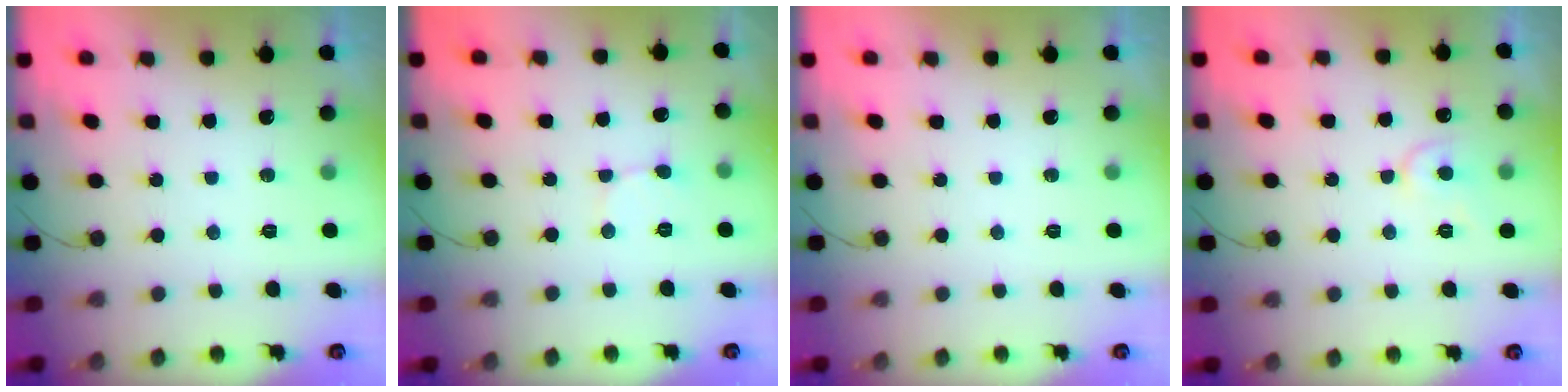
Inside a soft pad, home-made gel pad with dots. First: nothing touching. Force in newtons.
{"total": 0.9, "press": 0.9, "slide": 0.1}
{"total": 0.0}
{"total": 6.9, "press": 6.8, "slide": 0.7}